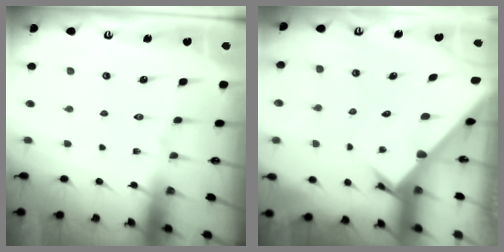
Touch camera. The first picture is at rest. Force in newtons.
{"total": 2.1, "press": 2.1, "slide": 0.2}